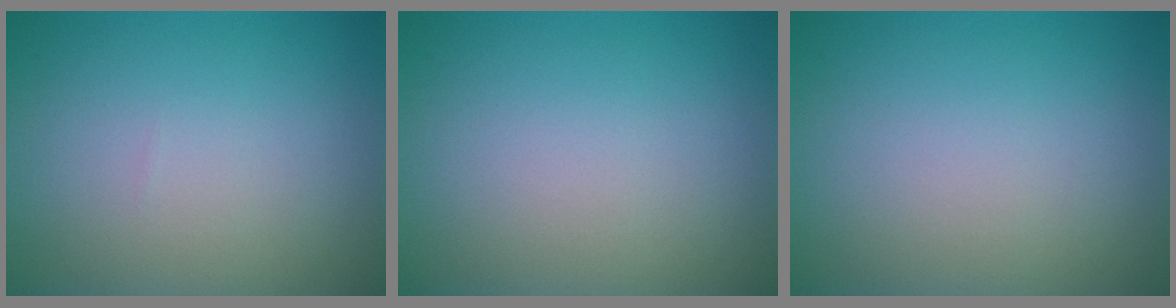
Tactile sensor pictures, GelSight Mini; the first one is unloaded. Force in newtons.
{"total": 0.0}
{"total": 0.0}